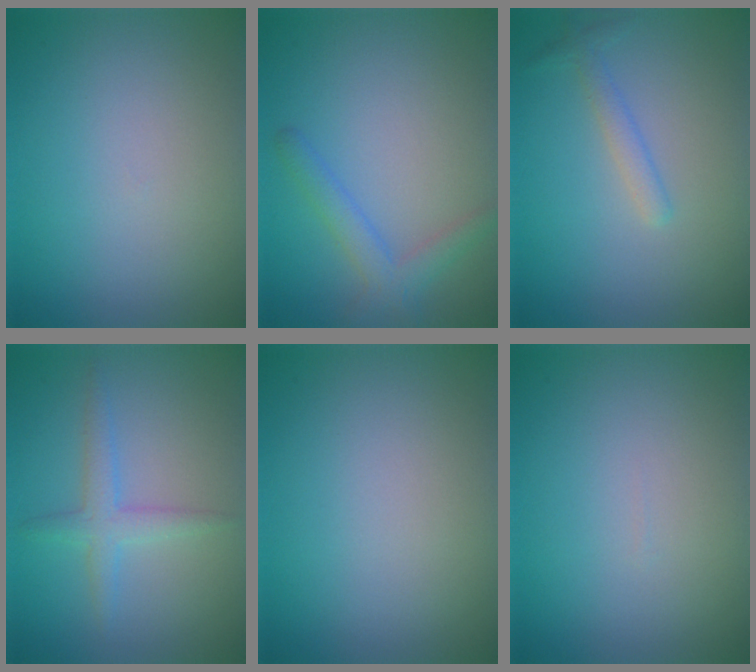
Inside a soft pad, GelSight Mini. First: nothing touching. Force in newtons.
{"total": 2.5, "press": 2.5, "slide": 0.2}
{"total": 1.5, "press": 1.5, "slide": 0.1}
{"total": 2.3, "press": 2.3, "slide": 0.1}
{"total": 0.0}
{"total": 0.0}